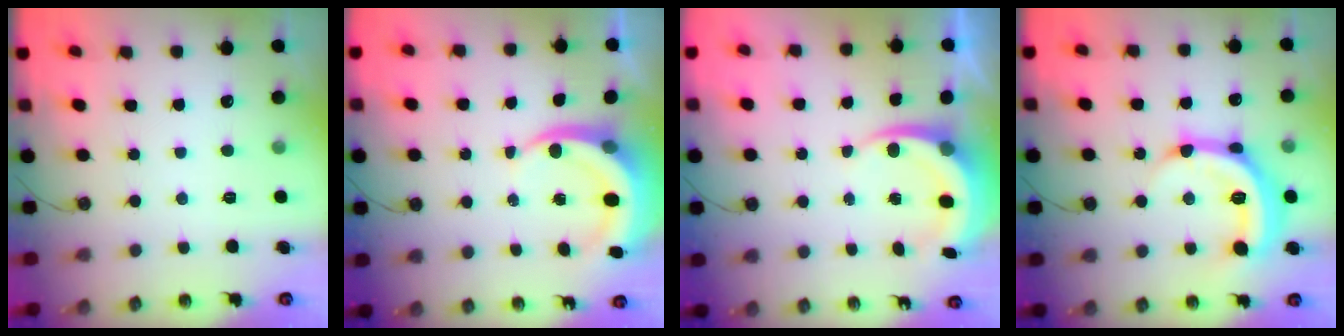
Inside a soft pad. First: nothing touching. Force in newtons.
{"total": 7.2, "press": 7.2, "slide": 0.7}
{"total": 5.9, "press": 5.8, "slide": 1.0}
{"total": 16.6, "press": 16.6, "slide": 0.2}